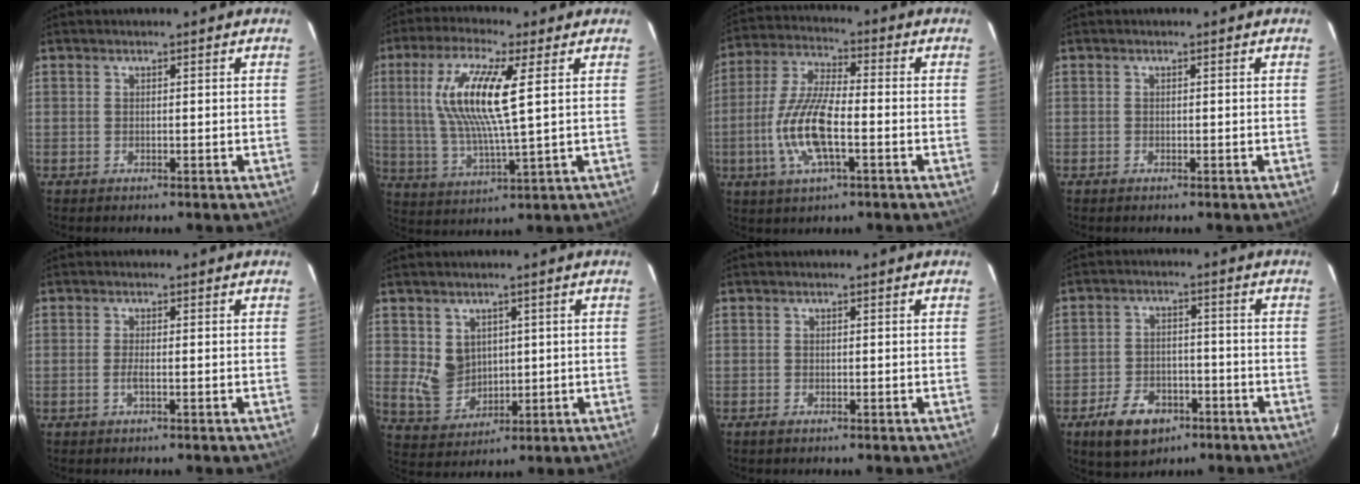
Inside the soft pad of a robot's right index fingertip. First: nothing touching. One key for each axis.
{"total": 13.9, "fx": 3.5, "fy": 2.0, "fz": 13.3, "tx": -0.260, "ty": 0.002, "tz": 0.070}
{"total": 12.8, "fx": -3.4, "fy": 3.8, "fz": 11.7, "tx": -0.249, "ty": -0.002, "tz": -0.070}
{"total": 0.0}
{"total": 1.6, "fx": -0.6, "fy": 0.0, "fz": 1.4, "tx": -0.030, "ty": -0.001, "tz": -0.012}
{"total": 6.5, "fx": 1.4, "fy": 5.7, "fz": 2.8, "tx": -0.057, "ty": 0.000, "tz": 0.046}
{"total": 0.8, "fx": -0.6, "fy": 0.3, "fz": 0.4, "tx": -0.009, "ty": -0.003, "tz": -0.013}
{"total": 9.8, "fx": -5.7, "fy": 6.3, "fz": 4.9, "tx": -0.118, "ty": 0.010, "tz": -0.083}